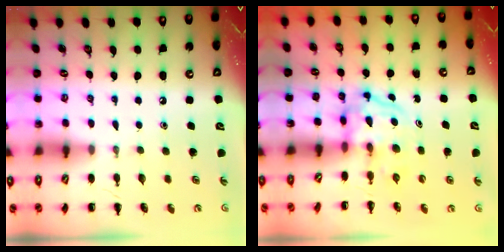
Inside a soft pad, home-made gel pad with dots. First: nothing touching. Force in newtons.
{"total": 4.0, "press": 3.9, "slide": 0.6}